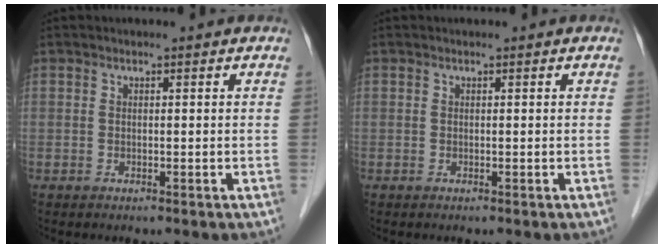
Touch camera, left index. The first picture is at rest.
{"total": 0.0}